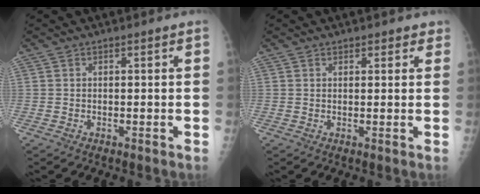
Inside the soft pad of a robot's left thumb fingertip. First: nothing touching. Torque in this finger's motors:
{"motor_torque": [-0.17, 0.17, 0.00, 0.17, -0.03]}